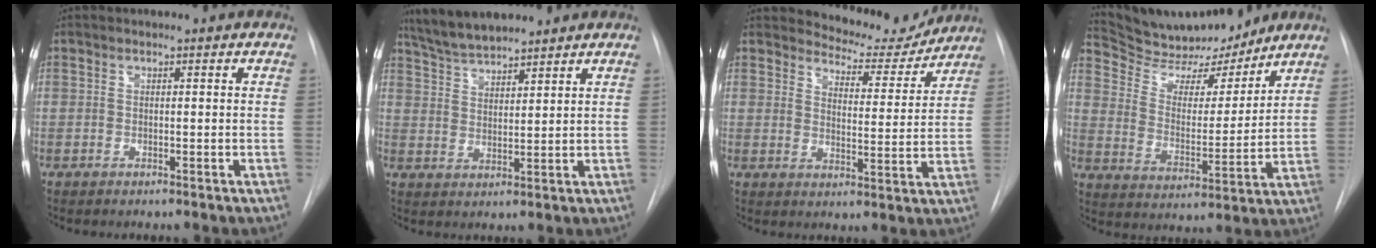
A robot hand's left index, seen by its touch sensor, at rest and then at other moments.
{"total": 7.7, "force": [7.1, 0.9, 2.7], "torque": [-0.060, 0.017, 0.136]}
{"total": 9.1, "force": [8.8, 2.1, 0.3], "torque": [-0.002, -0.022, 0.115]}
{"total": 15.2, "force": [14.1, 3.7, 4.2], "torque": [-0.070, -0.007, 0.230]}